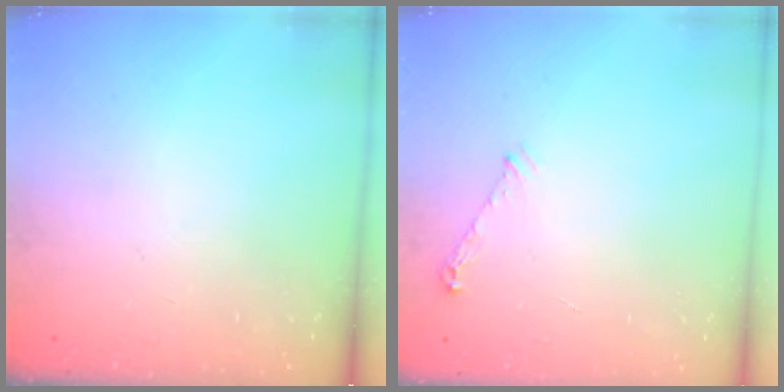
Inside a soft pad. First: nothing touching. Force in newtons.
{"total": 4.9, "press": 4.9, "slide": 0.5}